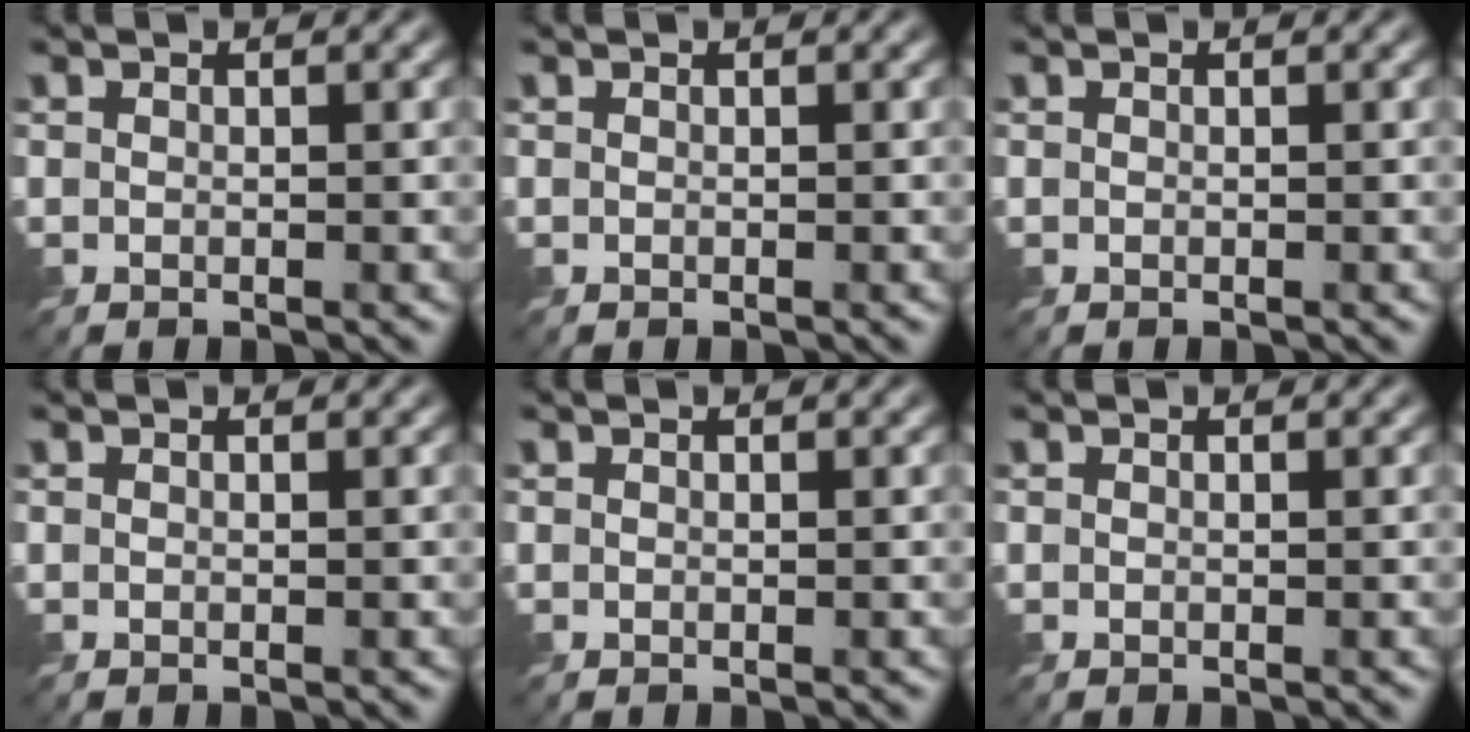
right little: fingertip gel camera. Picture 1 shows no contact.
{"total": 0.0}
{"total": 0.0}
{"total": 0.0}
{"total": 0.0}
{"total": 0.0}